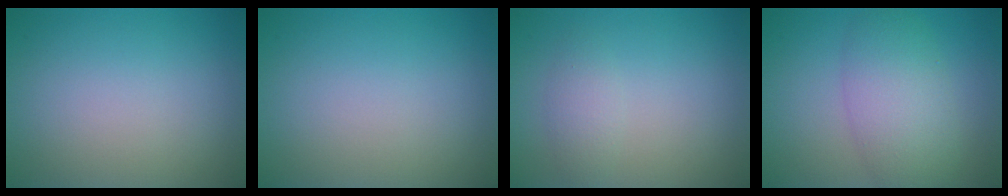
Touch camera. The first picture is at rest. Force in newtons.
{"total": 0.0}
{"total": 1.6, "press": 1.6, "slide": 0.0}
{"total": 5.6, "press": 5.5, "slide": 0.4}